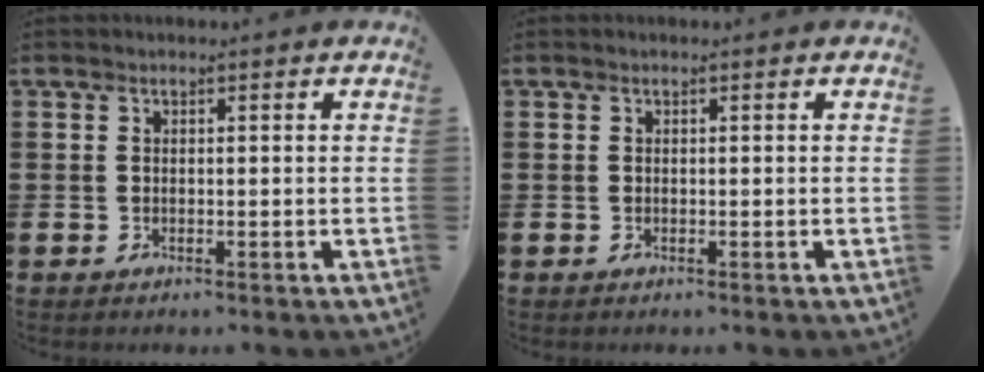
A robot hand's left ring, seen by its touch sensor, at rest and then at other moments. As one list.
[{"total": 0.0}]